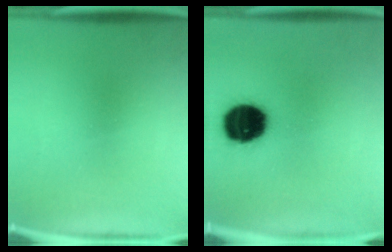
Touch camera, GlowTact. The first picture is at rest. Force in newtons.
{"total": 16.3}